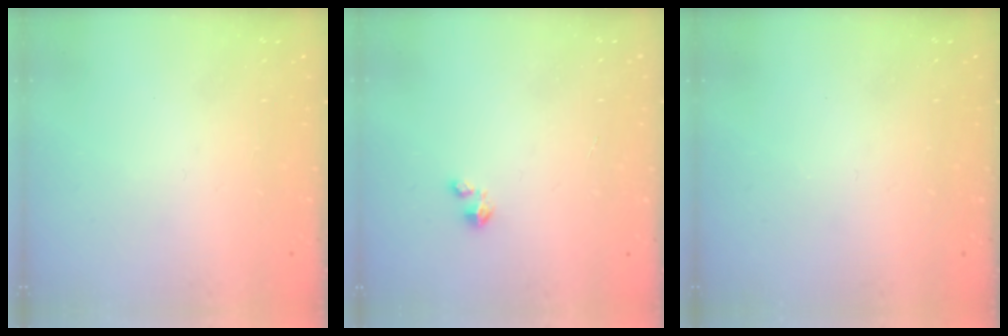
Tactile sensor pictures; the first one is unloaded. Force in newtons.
{"total": 1.4, "press": 1.4, "slide": 0.2}
{"total": 0.0}